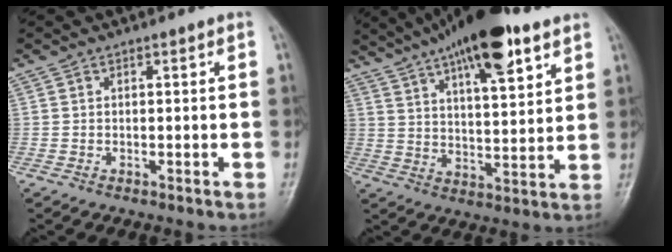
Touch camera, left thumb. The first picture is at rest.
{"total": 19.6, "force": [12.0, 6.2, 14.1], "torque": [-0.213, -0.032, 0.195]}